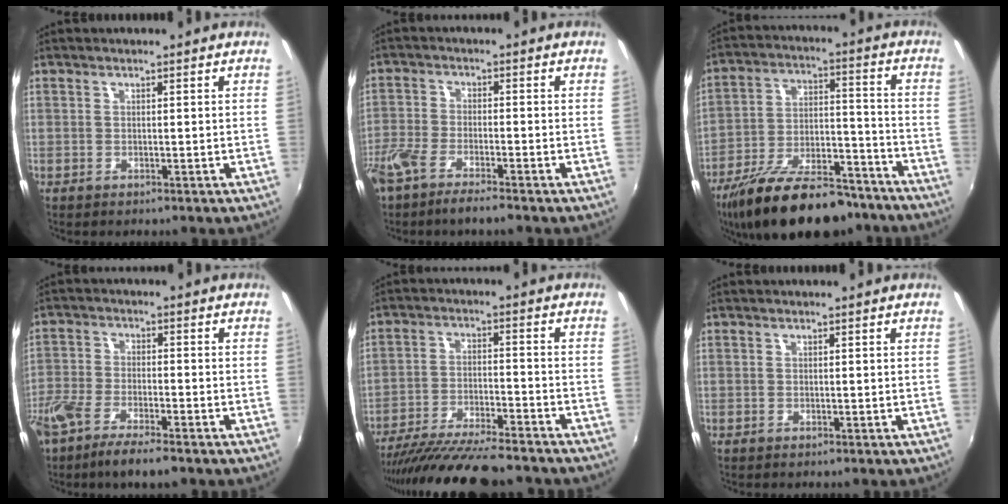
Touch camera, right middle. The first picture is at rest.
{"total": 7.1, "force": [-5.5, 1.3, 4.3], "torque": [-0.109, -0.019, -0.110]}
{"total": 22.8, "force": [-17.2, 8.6, 12.2], "torque": [-0.221, -0.009, -0.259]}
{"total": 9.3, "force": [-6.8, 2.3, 6.0], "torque": [-0.143, -0.025, -0.135]}
{"total": 17.2, "force": [-15.1, 2.3, 8.0], "torque": [-0.158, -0.033, -0.241]}
{"total": 0.0}